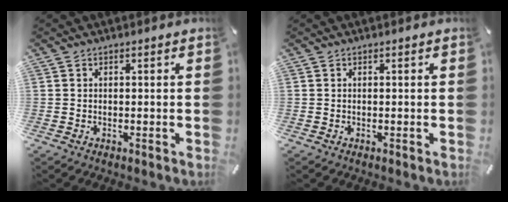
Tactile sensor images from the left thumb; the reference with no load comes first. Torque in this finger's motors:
{"motor_torque": [0.00, 0.00, 0.00, 0.00, 0.00]}